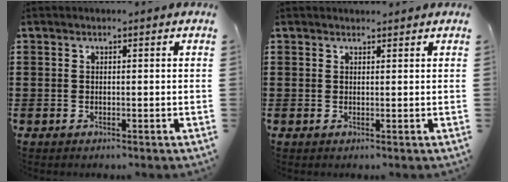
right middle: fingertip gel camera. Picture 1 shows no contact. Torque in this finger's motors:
{"motor_torque": [-0.16, -0.16, 0.00, 0.00]}